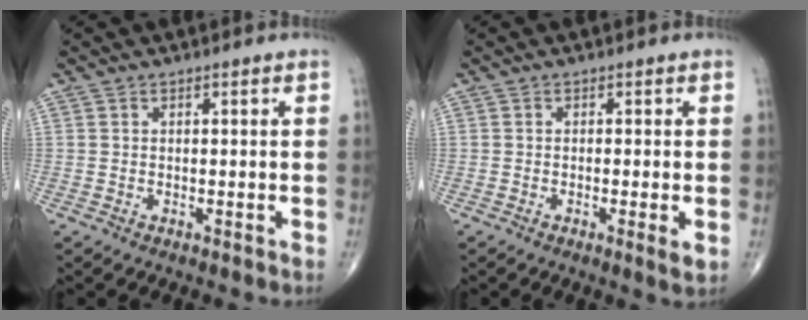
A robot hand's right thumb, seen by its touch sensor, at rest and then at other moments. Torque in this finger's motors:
{"motor_torque": [-0.49, -0.13, -0.11, -0.03, -0.01]}